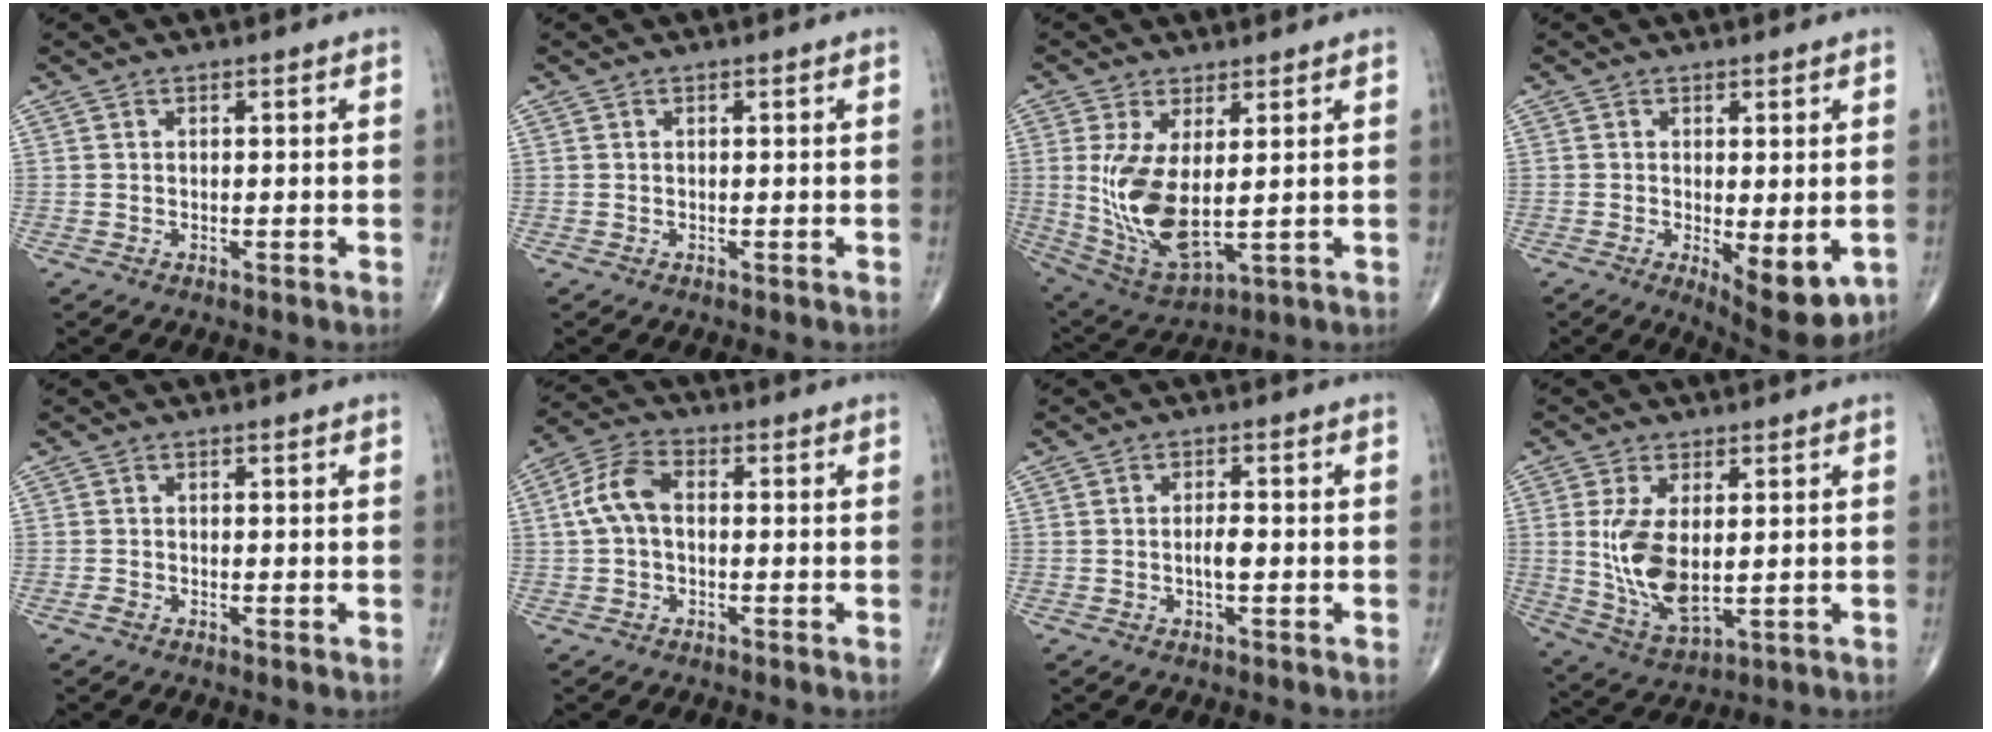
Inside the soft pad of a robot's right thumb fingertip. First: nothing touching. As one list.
[{"total": 0.0}, {"total": 12.7, "force": [1.1, 5.3, 11.5], "torque": [-0.234, -0.025, 0.040]}, {"total": 8.8, "force": [-2.2, 3.4, 7.9], "torque": [-0.101, -0.021, -0.023]}, {"total": 1.0, "force": [-0.5, 0.5, 0.7], "torque": [-0.016, -0.002, -0.013]}, {"total": 7.1, "force": [0.1, 4.4, 5.6], "torque": [-0.116, 0.023, -0.006]}, {"total": 2.8, "force": [-0.6, 1.0, 2.5], "torque": [-0.044, 0.004, -0.011]}, {"total": 11.1, "force": [0.8, 5.3, 9.7], "torque": [-0.193, -0.017, 0.031]}]